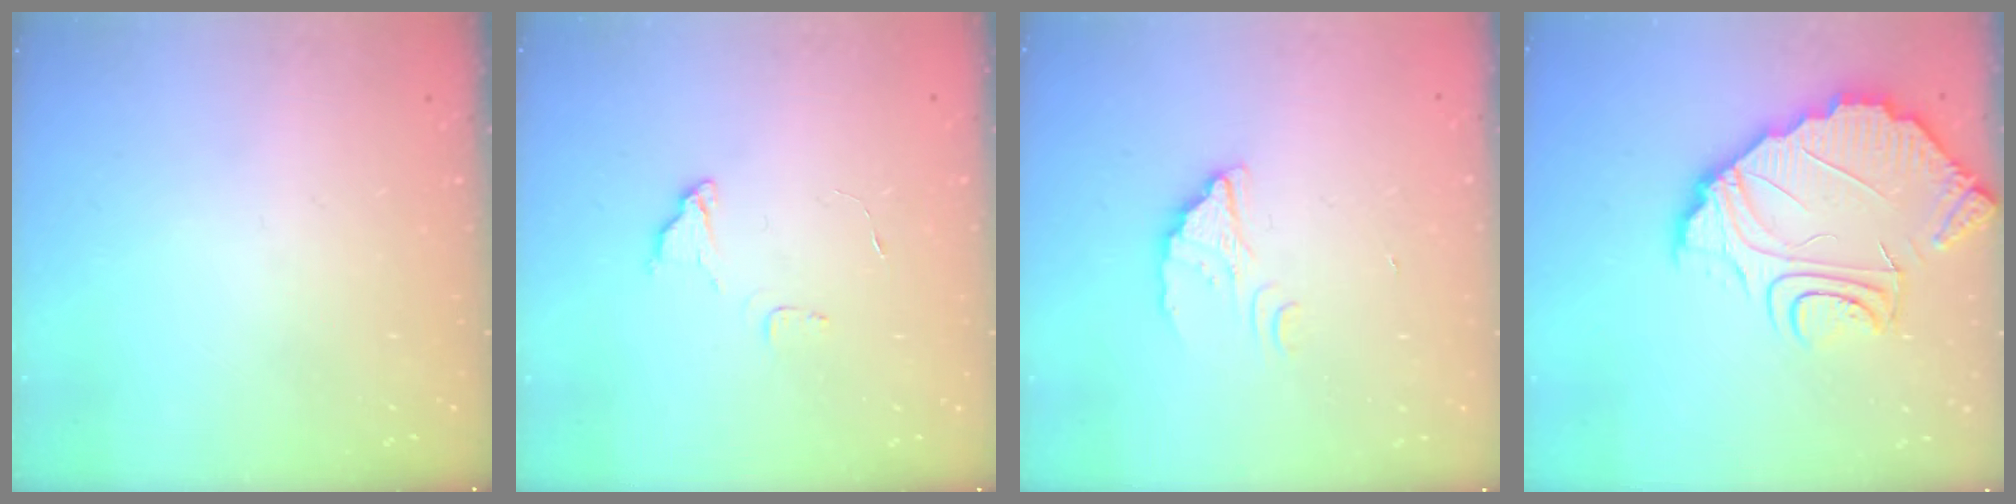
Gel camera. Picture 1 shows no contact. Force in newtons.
{"total": 5.8, "press": 5.8, "slide": 0.3}
{"total": 2.2, "press": 2.2, "slide": 0.2}
{"total": 10.0, "press": 9.9, "slide": 1.0}